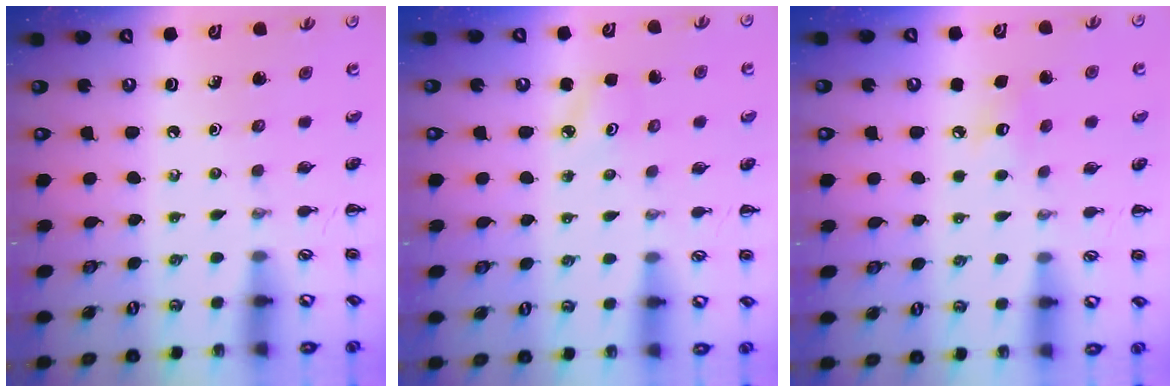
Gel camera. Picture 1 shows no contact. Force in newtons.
{"total": 2.5, "press": 2.4, "slide": 0.7}
{"total": 5.6, "press": 5.4, "slide": 1.4}